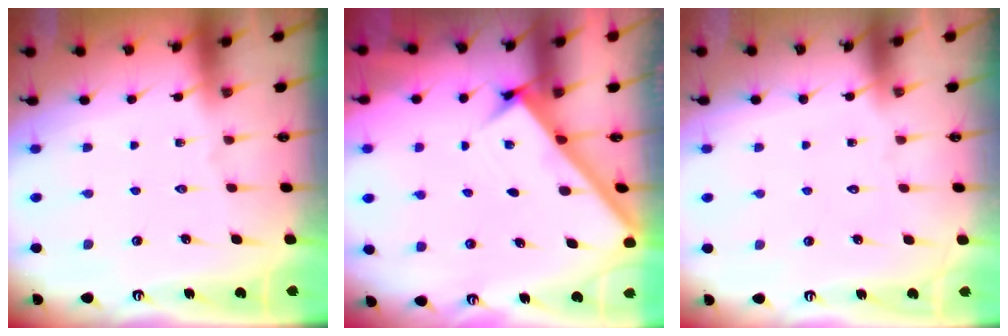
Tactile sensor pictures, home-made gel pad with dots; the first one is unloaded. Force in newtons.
{"total": 2.7, "press": 2.6, "slide": 0.4}
{"total": 1.6, "press": 1.6, "slide": 0.0}